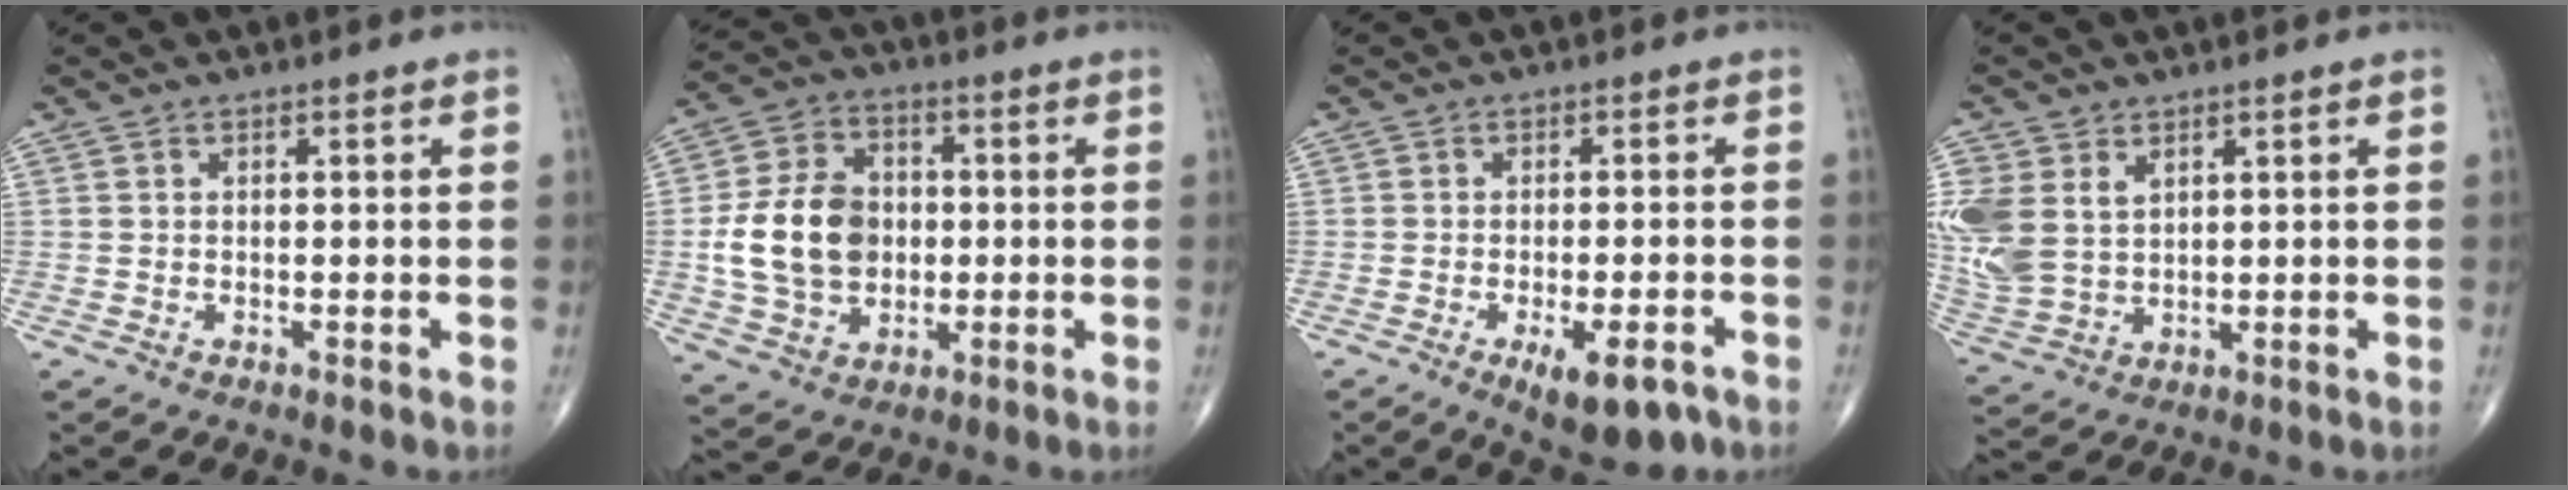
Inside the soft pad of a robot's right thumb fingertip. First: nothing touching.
{"total": 14.9, "force": [-0.3, 11.3, 9.6], "torque": [-0.155, 0.015, -0.002]}
{"total": 8.3, "force": [-4.2, 3.0, 6.4], "torque": [-0.088, 0.006, -0.055]}
{"total": 11.9, "force": [3.5, 8.7, 7.4], "torque": [-0.179, -0.008, 0.085]}